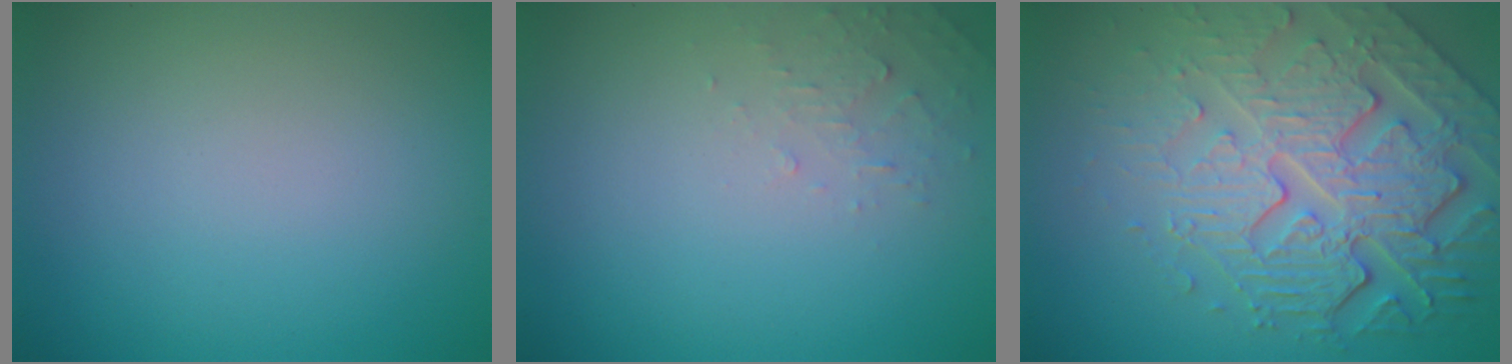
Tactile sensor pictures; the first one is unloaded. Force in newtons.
{"total": 1.4, "press": 1.4, "slide": 0.2}
{"total": 7.3, "press": 5.8, "slide": 4.5}